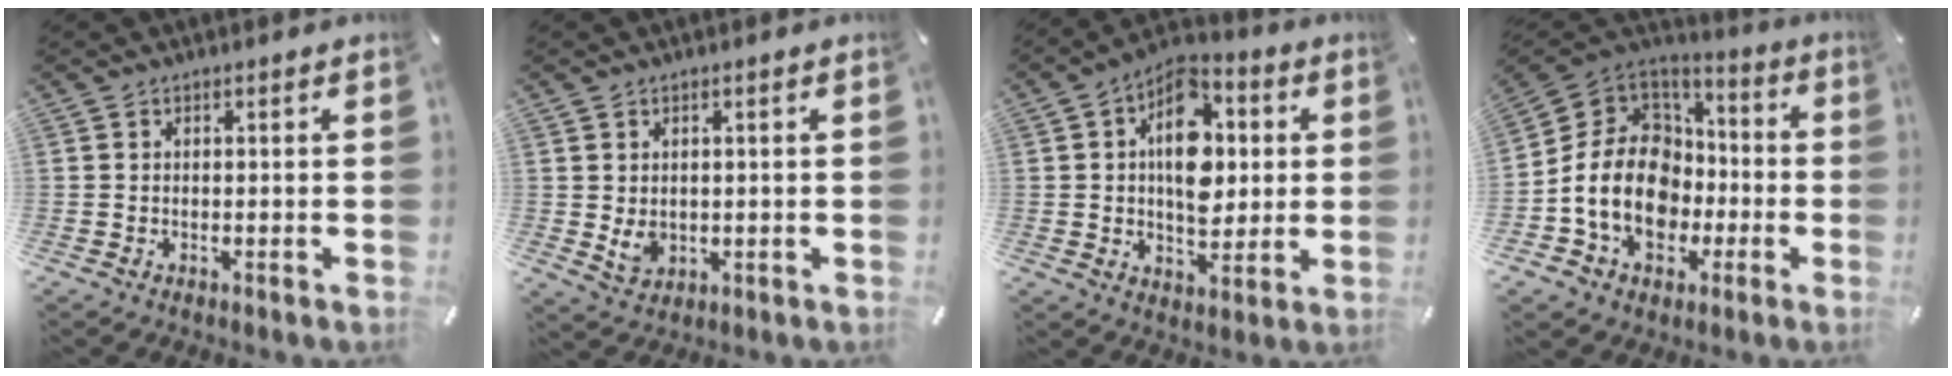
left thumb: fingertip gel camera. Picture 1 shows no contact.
{"total": 3.7, "force": [0.7, 3.1, 1.9], "torque": [-0.034, -0.002, 0.014]}
{"total": 15.0, "force": [2.3, 10.2, 10.8], "torque": [-0.169, -0.003, 0.041]}
{"total": 17.8, "force": [-3.2, 14.2, 10.2], "torque": [-0.224, 0.017, -0.054]}